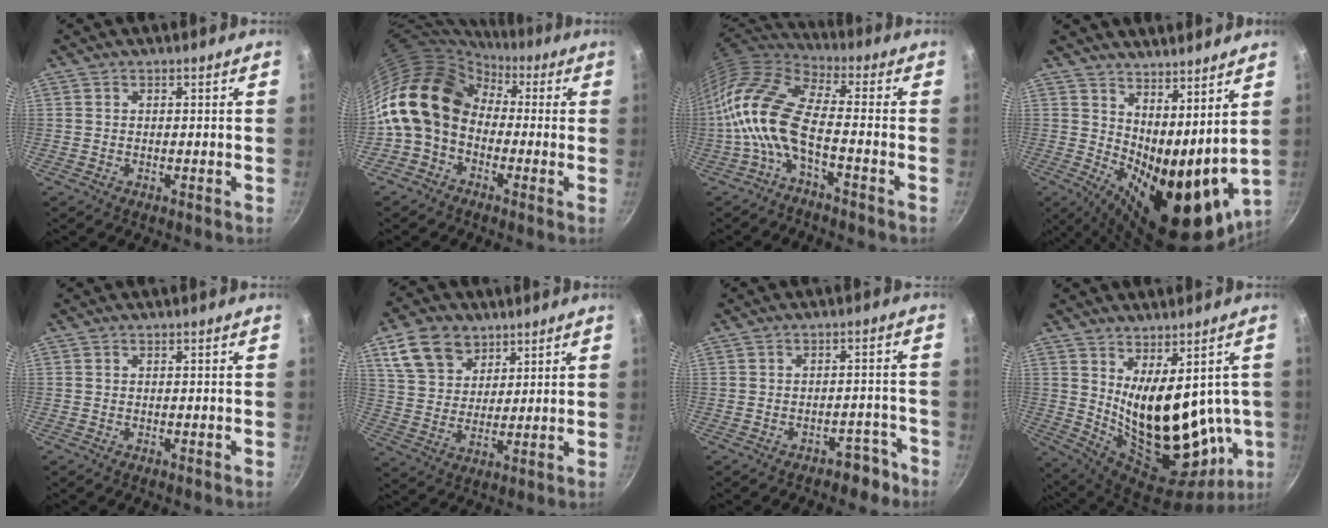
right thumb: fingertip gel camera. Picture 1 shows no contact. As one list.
[{"total": 15.8, "force": [-0.5, 12.2, 10.0], "torque": [-0.159, 0.043, -0.033]}, {"total": 14.8, "force": [-3.7, 6.1, 12.9], "torque": [-0.266, 0.039, -0.091]}, {"total": 18.2, "force": [6.8, 8.4, 14.7], "torque": [-0.189, -0.054, 0.122]}, {"total": 0.0}, {"total": 11.7, "force": [6.5, 8.0, 5.5], "torque": [-0.081, -0.011, 0.123]}, {"total": 4.3, "force": [-3.1, 2.4, 1.6], "torque": [0.011, 0.048, -0.021]}, {"total": 21.0, "force": [3.0, 11.0, 17.7], "torque": [-0.242, -0.064, 0.084]}]